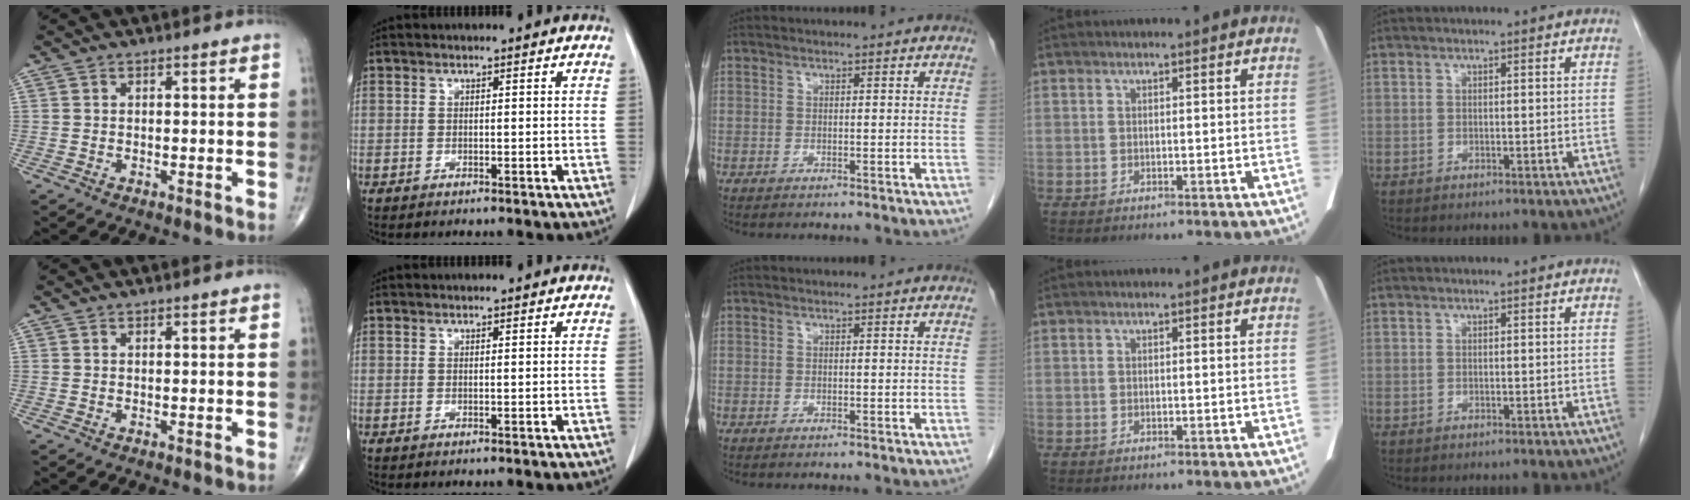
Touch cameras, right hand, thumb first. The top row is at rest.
{}